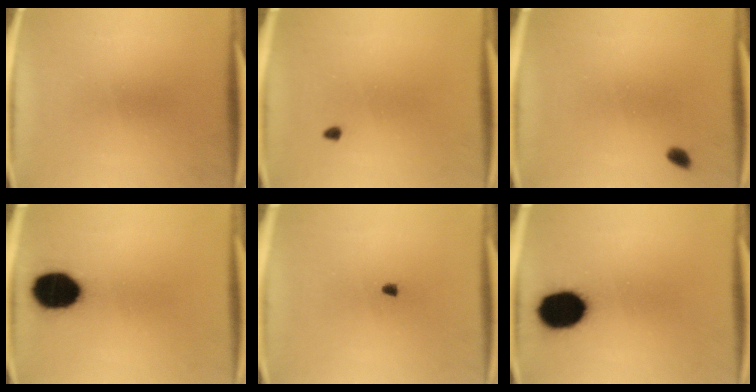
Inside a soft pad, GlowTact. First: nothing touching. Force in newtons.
{"total": 0.7}
{"total": 1.3}
{"total": 13.9}
{"total": 1.0}
{"total": 14.4}